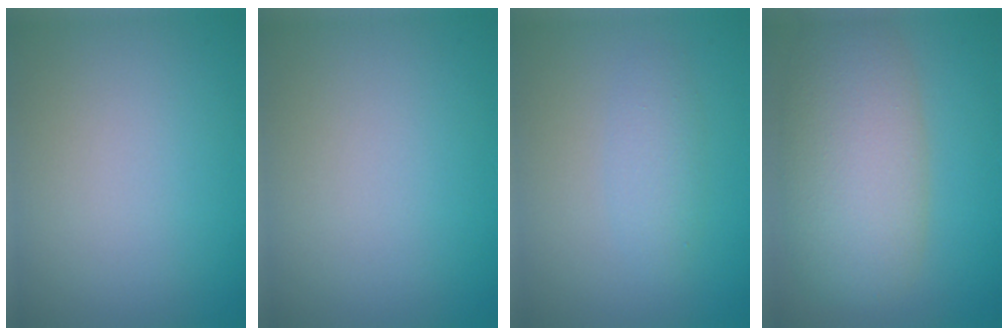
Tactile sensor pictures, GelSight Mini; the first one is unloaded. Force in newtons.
{"total": 0.0}
{"total": 1.9, "press": 1.9, "slide": 0.0}
{"total": 8.3, "press": 8.3, "slide": 0.2}